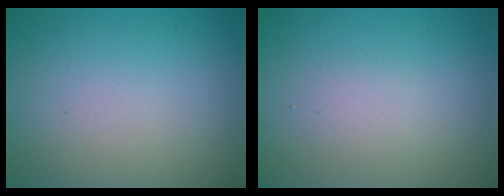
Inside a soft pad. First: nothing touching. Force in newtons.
{"total": 1.4, "press": 1.4, "slide": 0.0}